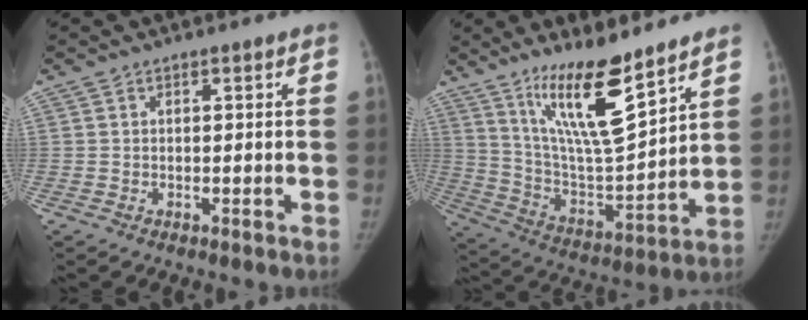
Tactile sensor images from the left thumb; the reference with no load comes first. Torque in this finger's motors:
{"motor_torque": [0.28, 0.12, 1.67, -1.10, 0.41]}